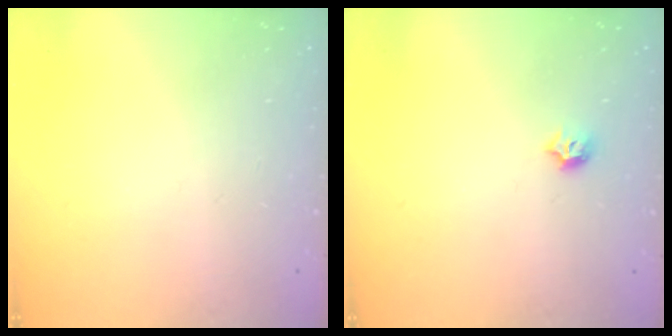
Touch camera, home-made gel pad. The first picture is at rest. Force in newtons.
{"total": 4.9, "press": 4.8, "slide": 0.9}